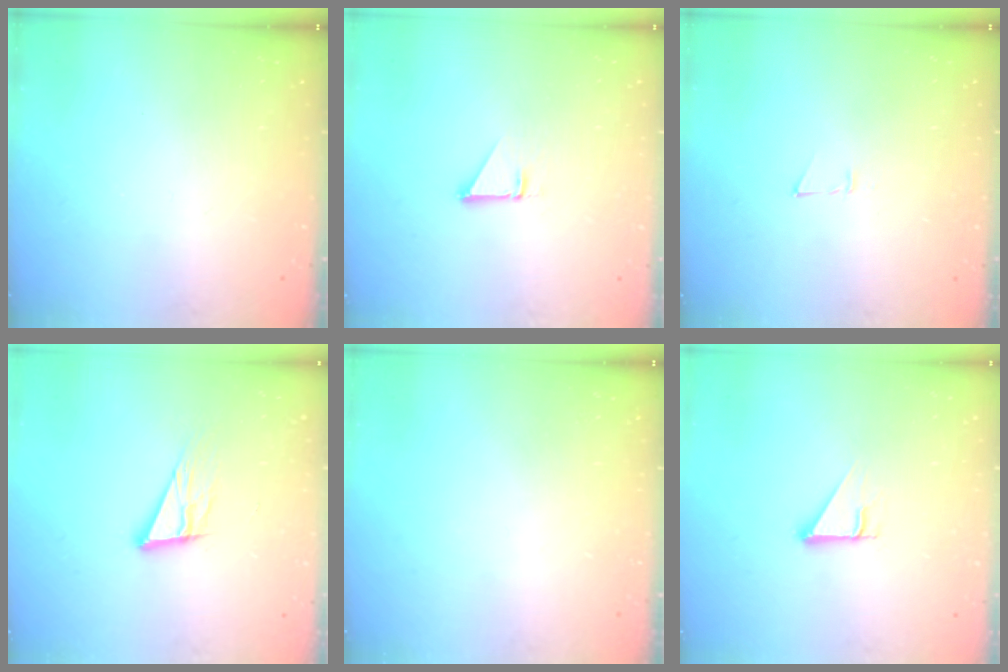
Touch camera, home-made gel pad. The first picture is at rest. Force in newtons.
{"total": 1.0, "press": 1.0, "slide": 0.1}
{"total": 3.3, "press": 3.3, "slide": 0.6}
{"total": 12.2, "press": 11.7, "slide": 3.4}
{"total": 0.0}
{"total": 2.5, "press": 2.5, "slide": 0.2}